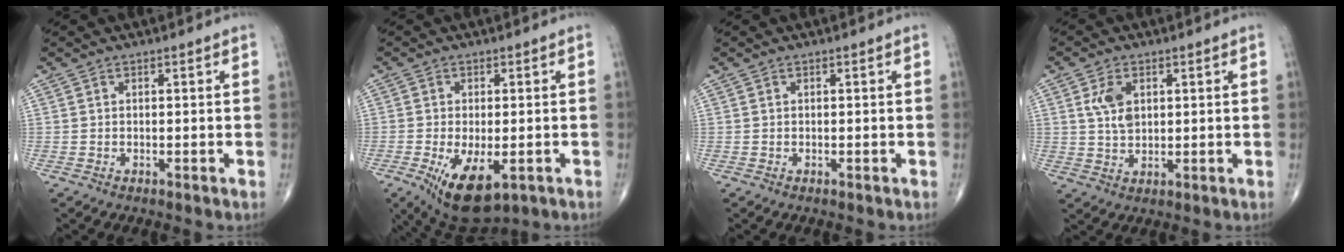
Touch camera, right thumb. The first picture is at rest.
{"total": 10.7, "force": [-4.2, 4.9, 8.5], "torque": [-0.139, -0.015, -0.055]}
{"total": 0.0}
{"total": 5.2, "force": [1.6, 3.1, 3.8], "torque": [-0.066, -0.008, 0.035]}